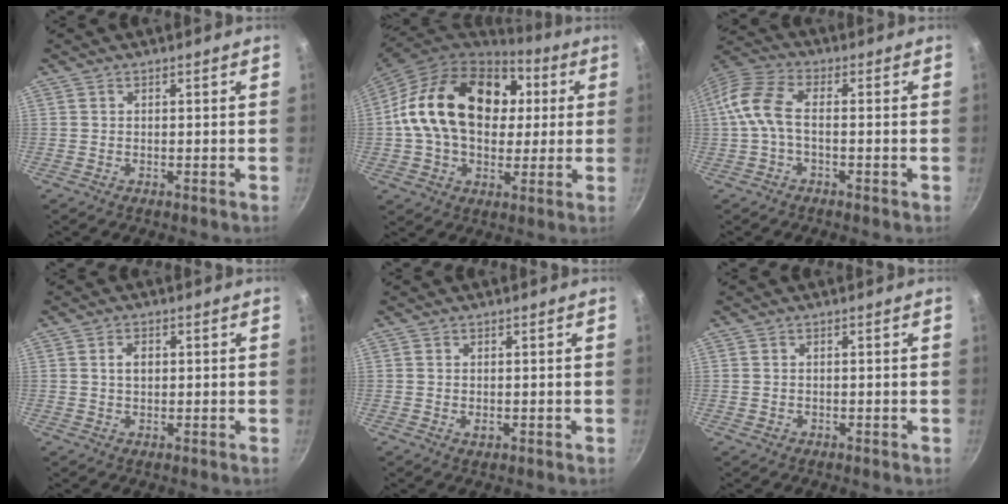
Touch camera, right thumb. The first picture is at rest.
{"total": 24.9, "force": [4.0, 17.6, 17.2], "torque": [-0.277, 0.028, 0.060]}
{"total": 8.6, "force": [-1.2, 4.5, 7.2], "torque": [-0.162, 0.028, -0.040]}
{"total": 2.4, "force": [0.3, 1.7, 1.6], "torque": [-0.019, 0.005, 0.005]}
{"total": 1.4, "force": [-0.2, 1.0, 1.0], "torque": [-0.016, -0.001, -0.002]}
{"total": 0.6, "force": [-0.2, 0.5, 0.2], "torque": [0.001, 0.002, -0.002]}